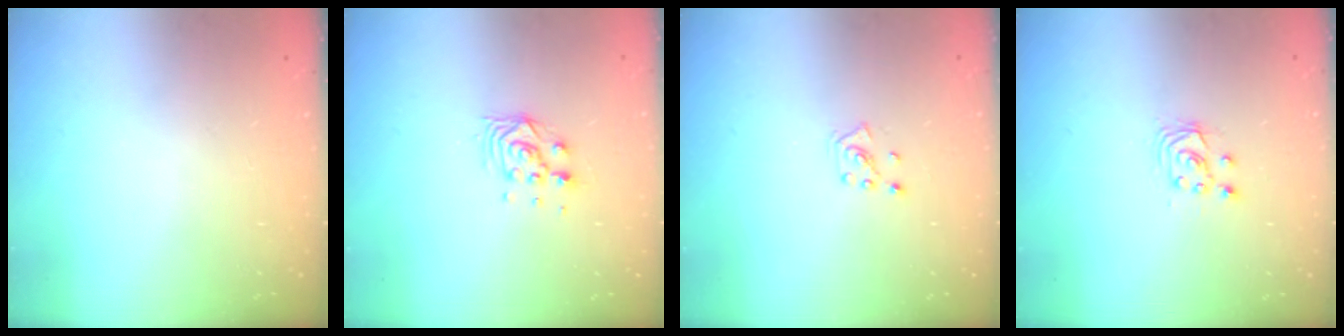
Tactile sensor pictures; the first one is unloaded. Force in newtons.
{"total": 7.4, "press": 7.3, "slide": 0.6}
{"total": 2.8, "press": 2.8, "slide": 0.2}
{"total": 2.9, "press": 2.9, "slide": 0.2}